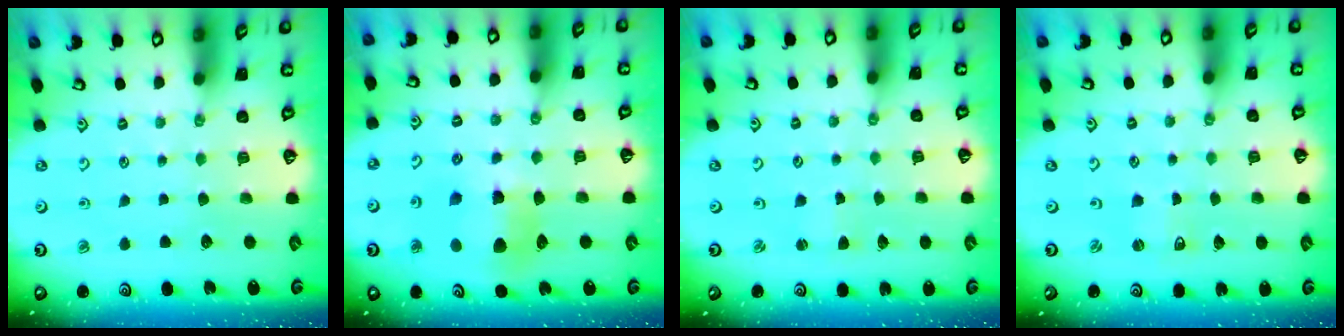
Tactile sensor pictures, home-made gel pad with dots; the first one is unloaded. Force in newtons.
{"total": 10.0, "press": 9.9, "slide": 1.4}
{"total": 1.8, "press": 1.7, "slide": 0.2}
{"total": 2.0, "press": 2.0, "slide": 0.4}